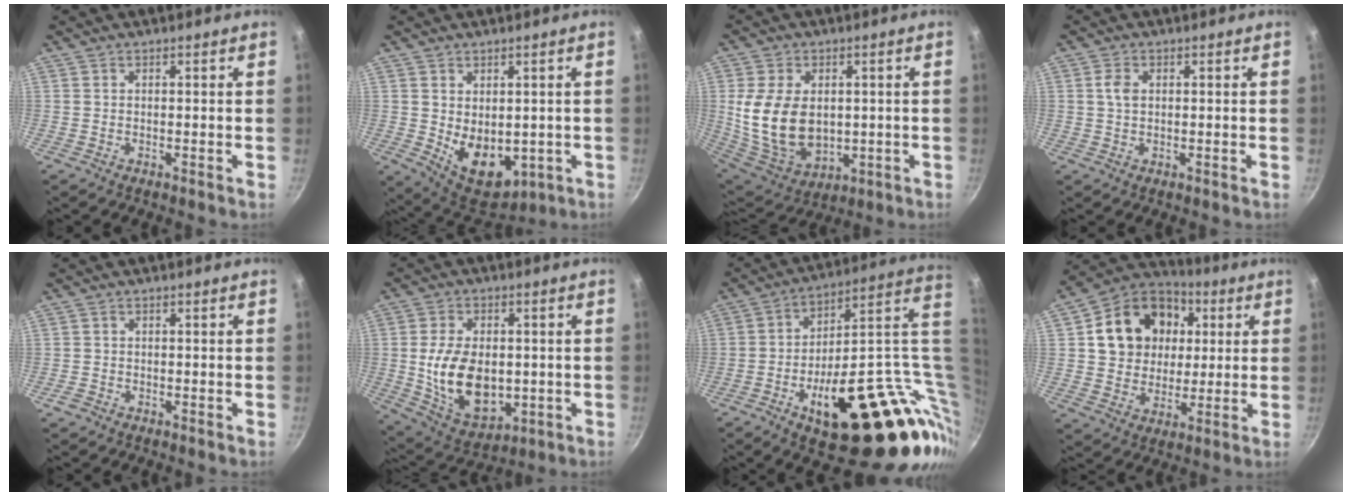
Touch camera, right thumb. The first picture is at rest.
{"total": 11.0, "force": [-0.8, 7.4, 8.0], "torque": [-0.094, -0.021, 0.014]}
{"total": 16.5, "force": [0.6, 11.4, 12.0], "torque": [-0.216, -0.020, 0.034]}
{"total": 3.6, "force": [0.6, 2.4, 2.6], "torque": [-0.044, 0.002, 0.008]}
{"total": 1.5, "force": [-0.9, 1.1, 0.4], "torque": [-0.008, 0.004, -0.016]}
{"total": 15.9, "force": [-0.8, 10.4, 12.0], "torque": [-0.184, -0.010, 0.004]}
{"total": 32.9, "force": [1.3, 15.1, 29.2], "torque": [-0.372, 0.003, 0.044]}
{"total": 18.1, "force": [4.1, 14.9, 9.5], "torque": [-0.141, 0.017, 0.066]}